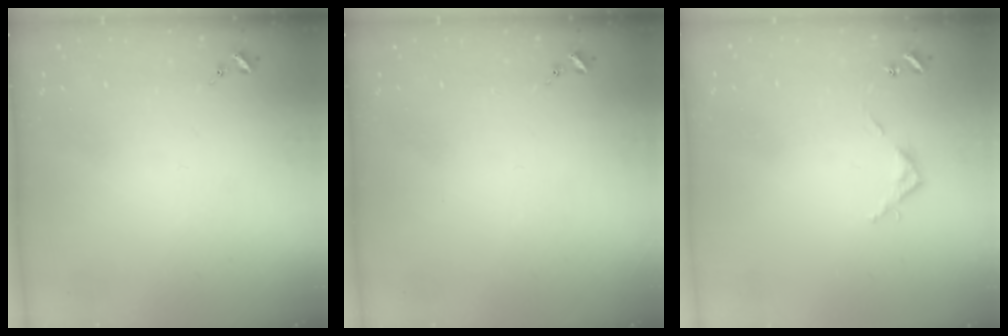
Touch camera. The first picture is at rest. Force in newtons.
{"total": 0.0}
{"total": 3.9, "press": 3.9, "slide": 0.3}